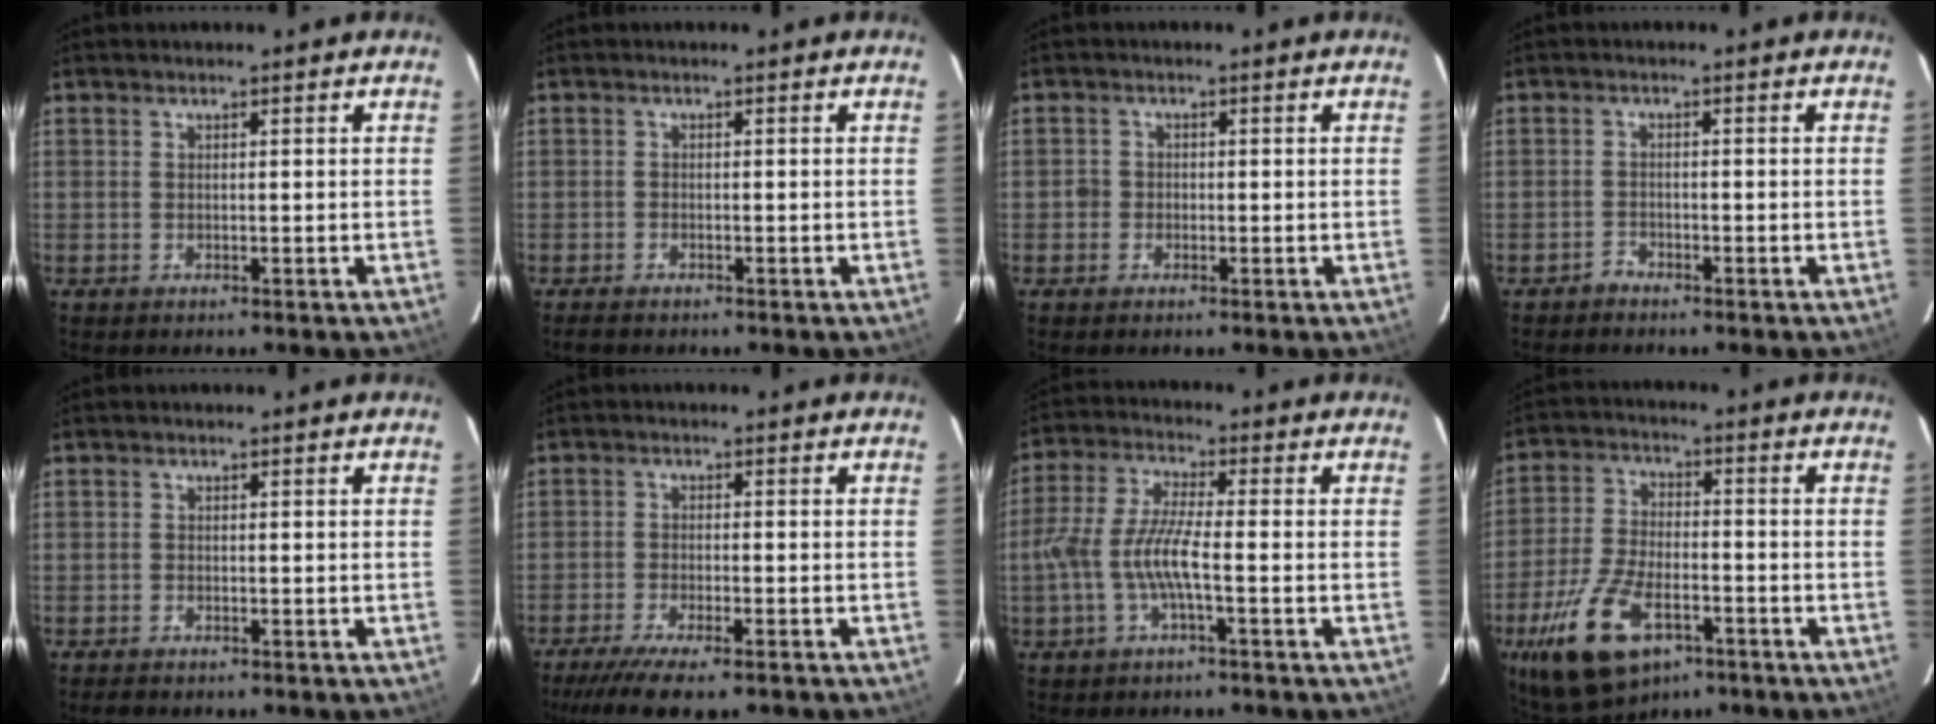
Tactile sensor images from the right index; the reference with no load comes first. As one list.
[{"total": 1.8, "force": [-1.6, 0.6, 0.6], "torque": [-0.020, -0.003, -0.029]}, {"total": 1.7, "force": [-0.8, 1.5, 0.2], "torque": [-0.004, 0.004, -0.014]}, {"total": 1.4, "force": [-1.3, 0.4, -0.2], "torque": [0.002, 0.004, -0.026]}, {"total": 1.3, "force": [-1.2, 0.4, 0.3], "torque": [-0.013, -0.001, -0.022]}, {"total": 10.5, "force": [-8.3, 2.0, 6.2], "torque": [-0.142, -0.039, -0.142]}, {"total": 8.5, "force": [-2.5, 1.2, 8.0], "torque": [-0.177, 0.003, -0.047]}, {"total": 16.4, "force": [-8.7, 8.0, 11.4], "torque": [-0.252, -0.028, -0.155]}]